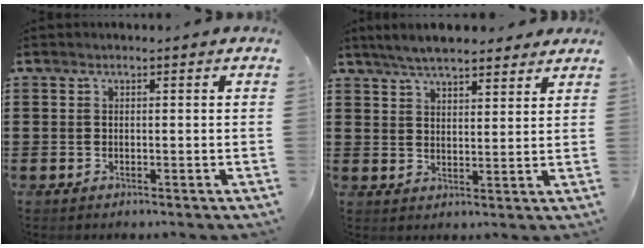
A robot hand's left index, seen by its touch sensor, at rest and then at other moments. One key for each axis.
{"total": 5.4, "fx": 5.0, "fy": 1.3, "fz": 1.9, "tx": -0.050, "ty": -0.005, "tz": 0.093}